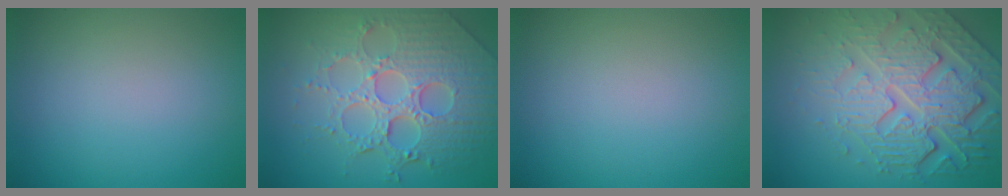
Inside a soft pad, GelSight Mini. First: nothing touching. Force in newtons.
{"total": 8.1, "press": 5.9, "slide": 5.5}
{"total": 0.0}
{"total": 8.0, "press": 6.0, "slide": 5.3}